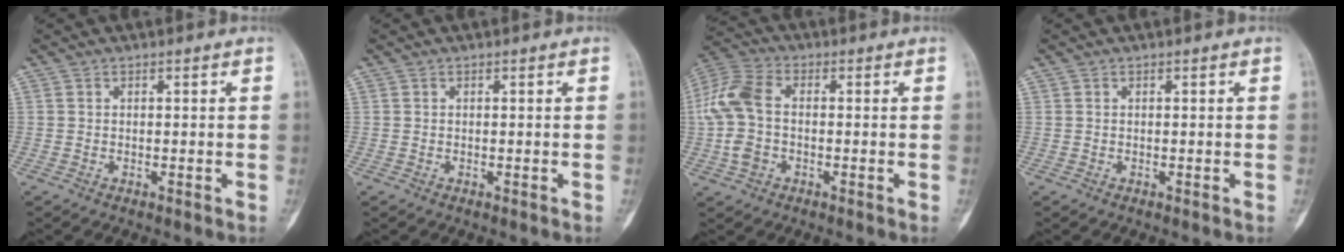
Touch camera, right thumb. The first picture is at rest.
{"total": 0.0}
{"total": 10.9, "force": [-0.5, 7.1, 8.3], "torque": [-0.190, 0.025, -0.018]}
{"total": 0.0}